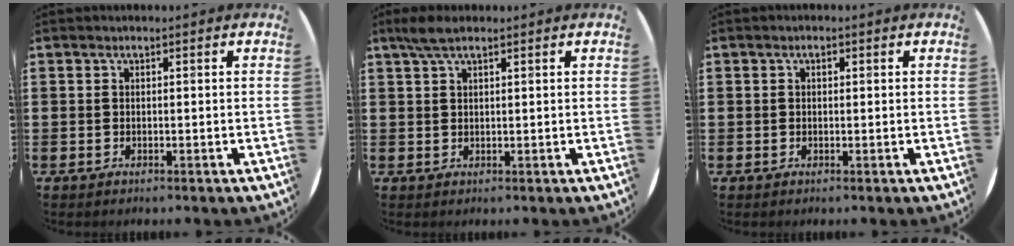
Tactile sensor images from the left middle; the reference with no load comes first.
{"total": 2.9, "force": [2.0, 0.7, 2.0], "torque": [-0.043, 0.006, 0.035]}
{"total": 0.6, "force": [0.1, 0.6, 0.2], "torque": [-0.005, 0.005, 0.002]}